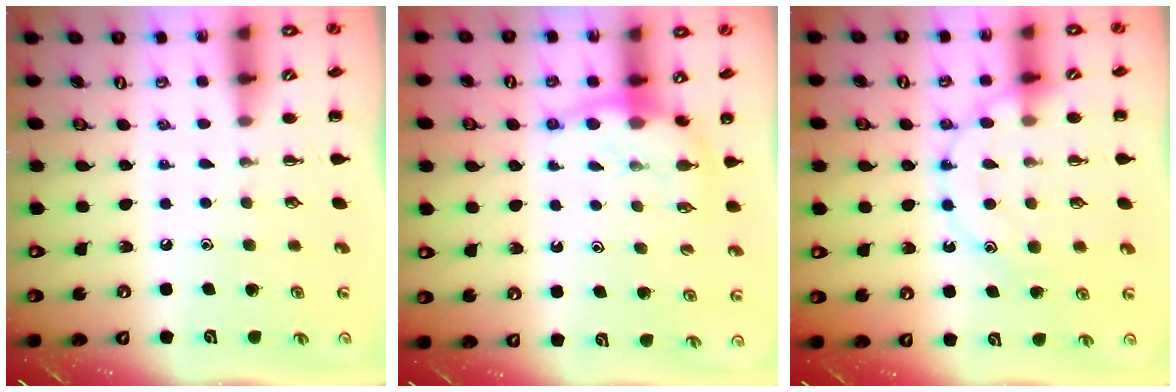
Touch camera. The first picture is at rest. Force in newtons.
{"total": 8.2, "press": 8.1, "slide": 1.4}
{"total": 13.8, "press": 13.7, "slide": 1.8}